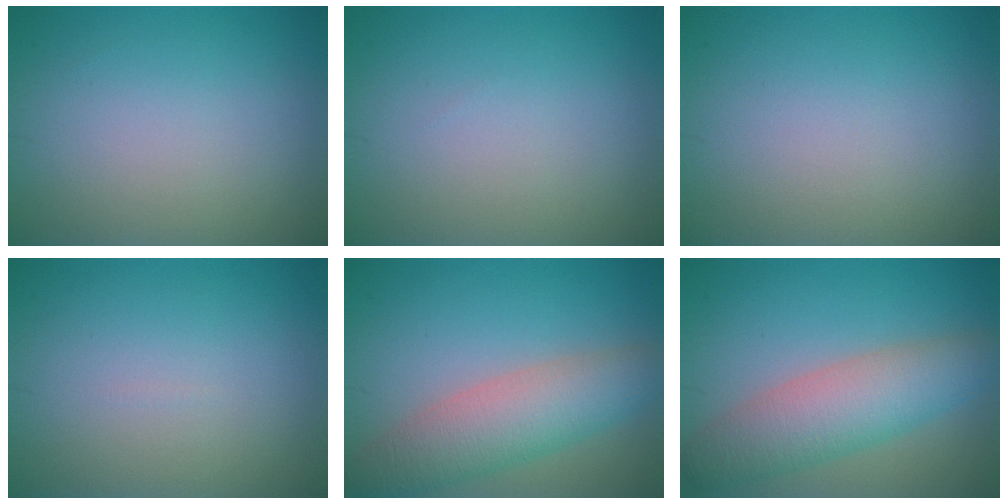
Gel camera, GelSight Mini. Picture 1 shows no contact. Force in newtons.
{"total": 0.0}
{"total": 0.0}
{"total": 0.0}
{"total": 6.1, "press": 6.0, "slide": 0.5}
{"total": 6.2, "press": 6.2, "slide": 0.3}